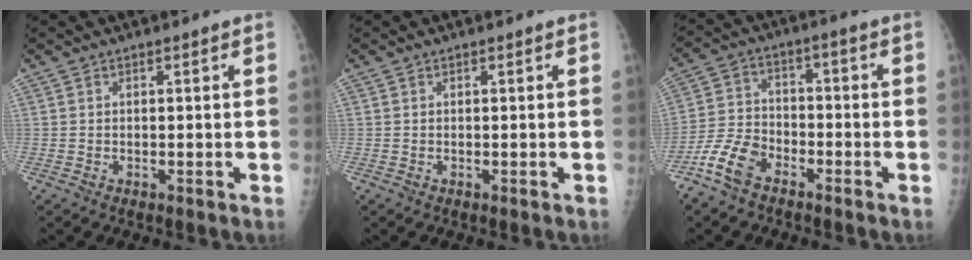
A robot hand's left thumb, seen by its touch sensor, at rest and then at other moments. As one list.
[{"total": 0.0}, {"total": 8.4, "force": [-5.6, 4.7, 4.3], "torque": [-0.089, 0.025, -0.116]}]